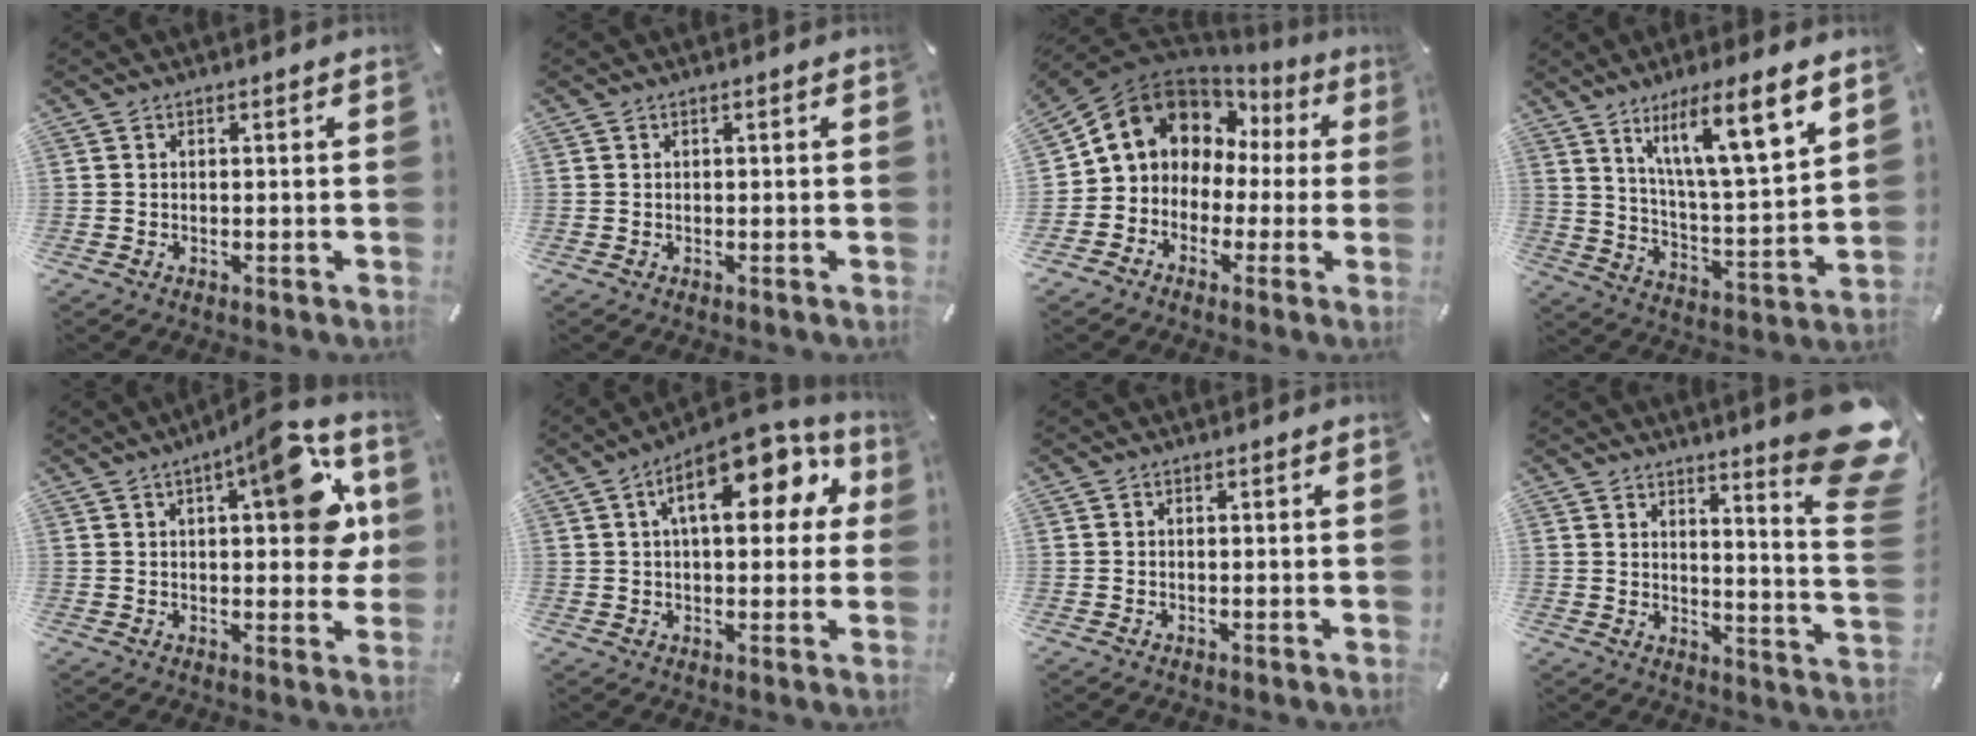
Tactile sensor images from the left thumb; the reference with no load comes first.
{"total": 0.0}
{"total": 10.7, "force": [3.1, 9.8, 3.1], "torque": [-0.084, -0.025, 0.058]}
{"total": 15.3, "force": [10.3, 3.2, 10.8], "torque": [-0.178, -0.055, 0.164]}
{"total": 15.0, "force": [5.3, 5.6, 12.8], "torque": [-0.157, -0.025, 0.082]}
{"total": 16.6, "force": [6.3, 7.8, 13.2], "torque": [-0.193, -0.017, 0.102]}
{"total": 0.0}
{"total": 12.4, "force": [8.0, 2.1, 9.3], "torque": [-0.130, -0.079, 0.132]}